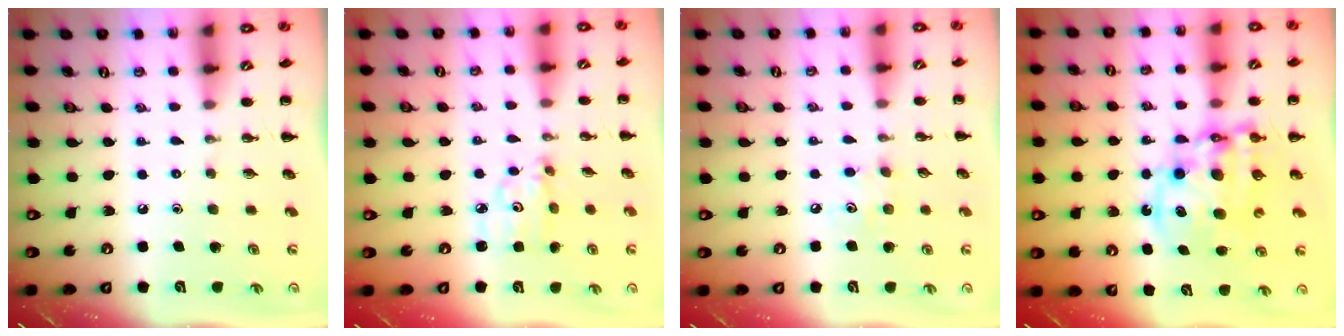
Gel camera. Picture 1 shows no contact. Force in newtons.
{"total": 4.8, "press": 4.8, "slide": 0.3}
{"total": 5.2, "press": 5.1, "slide": 1.3}
{"total": 13.4, "press": 13.1, "slide": 2.9}